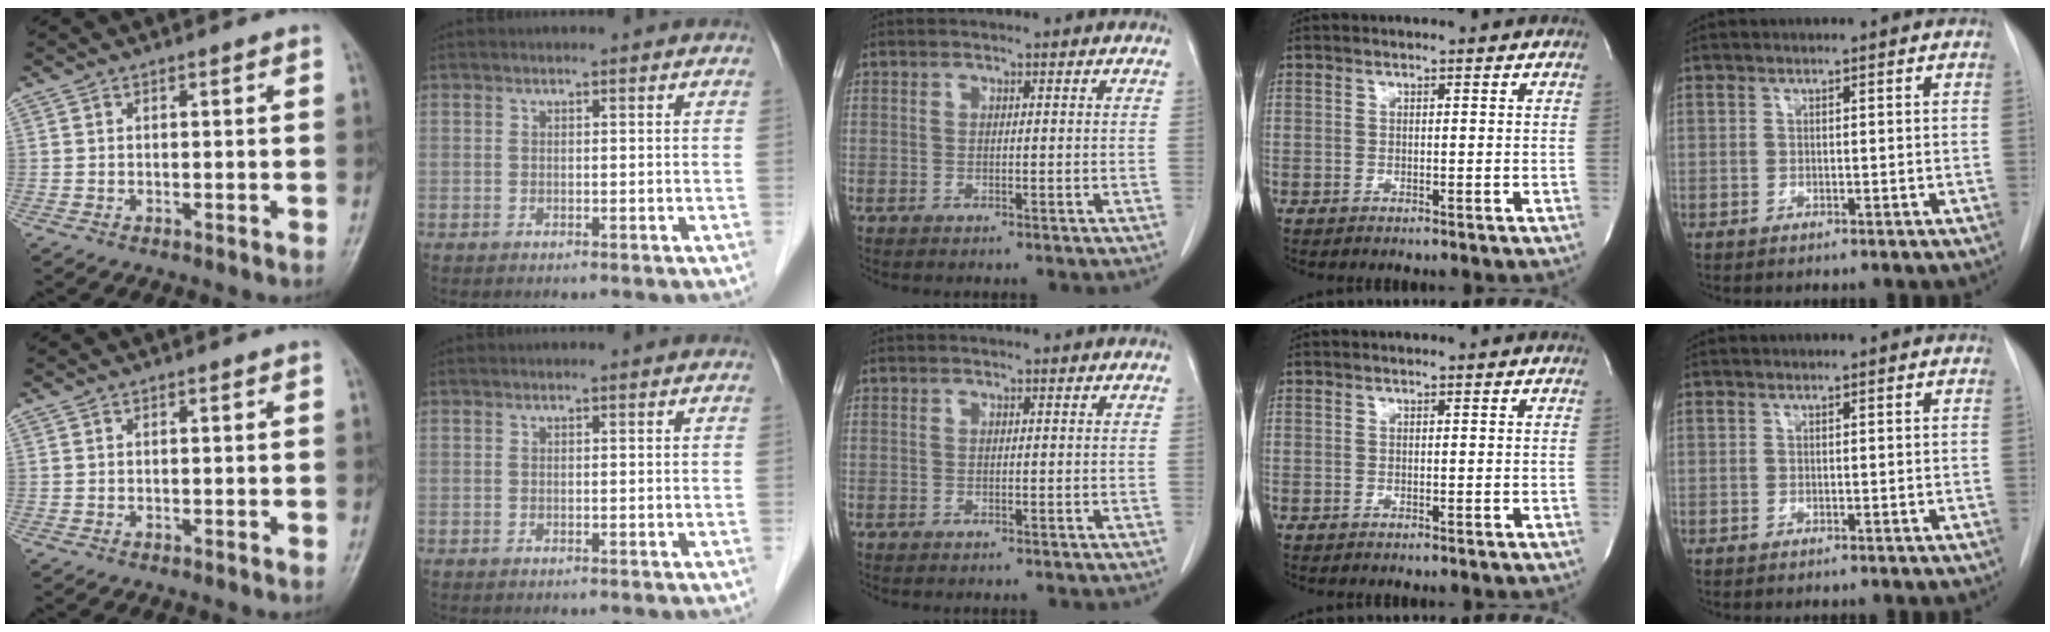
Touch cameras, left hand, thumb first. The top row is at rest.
{}